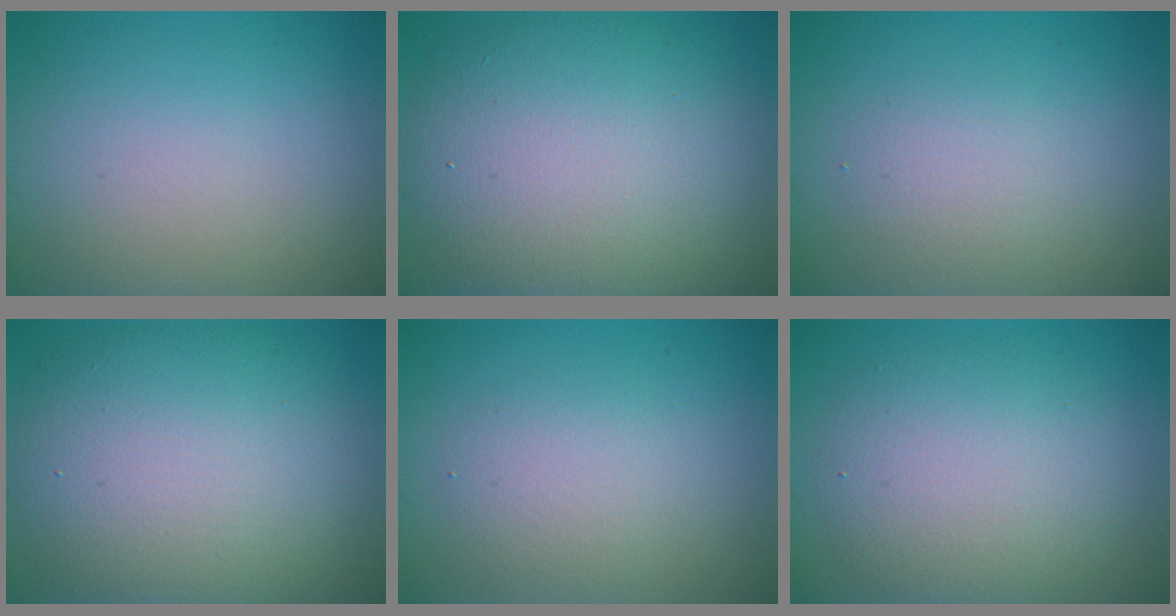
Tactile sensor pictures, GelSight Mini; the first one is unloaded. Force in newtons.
{"total": 12.0, "press": 11.9, "slide": 0.6}
{"total": 1.9, "press": 1.9, "slide": 0.0}
{"total": 11.3, "press": 11.3, "slide": 0.8}
{"total": 2.7, "press": 2.7, "slide": 0.1}
{"total": 5.6, "press": 5.6, "slide": 0.2}